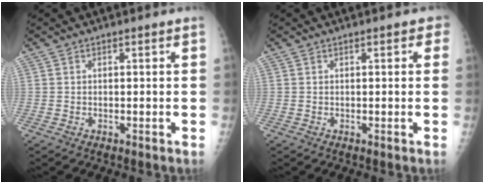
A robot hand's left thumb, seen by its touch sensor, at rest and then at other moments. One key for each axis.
{"total": 1.8, "fx": 0.7, "fy": 1.0, "fz": 1.3, "tx": -0.002, "ty": 0.002, "tz": 0.005}